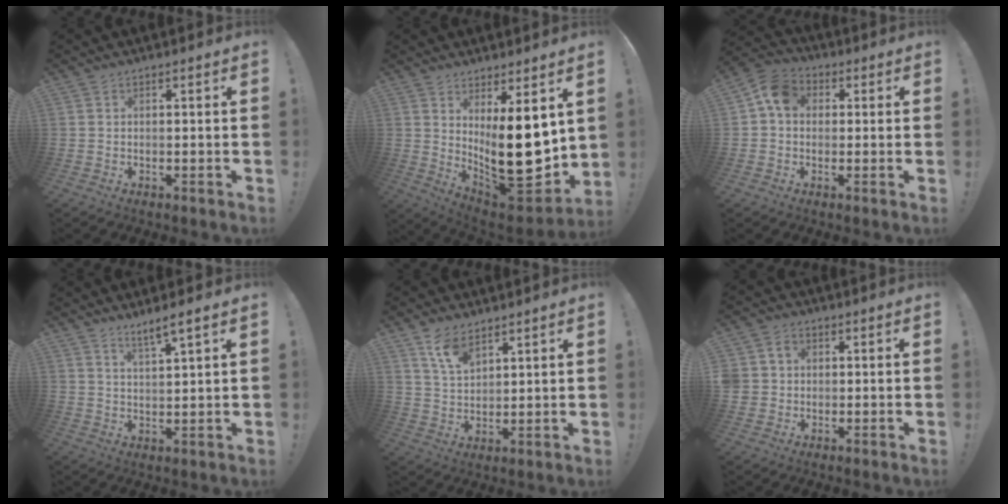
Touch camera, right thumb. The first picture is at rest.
{"total": 19.6, "force": [1.7, 7.3, 18.2], "torque": [-0.285, -0.053, 0.042]}
{"total": 8.1, "force": [1.6, 6.4, 4.7], "torque": [-0.068, 0.013, 0.036]}
{"total": 5.2, "force": [4.1, -0.1, 3.1], "torque": [-0.045, -0.028, 0.066]}
{"total": 8.2, "force": [6.0, 4.0, 3.8], "torque": [-0.070, -0.031, 0.114]}
{"total": 5.1, "force": [0.5, 4.8, 1.5], "torque": [-0.032, 0.006, 0.012]}